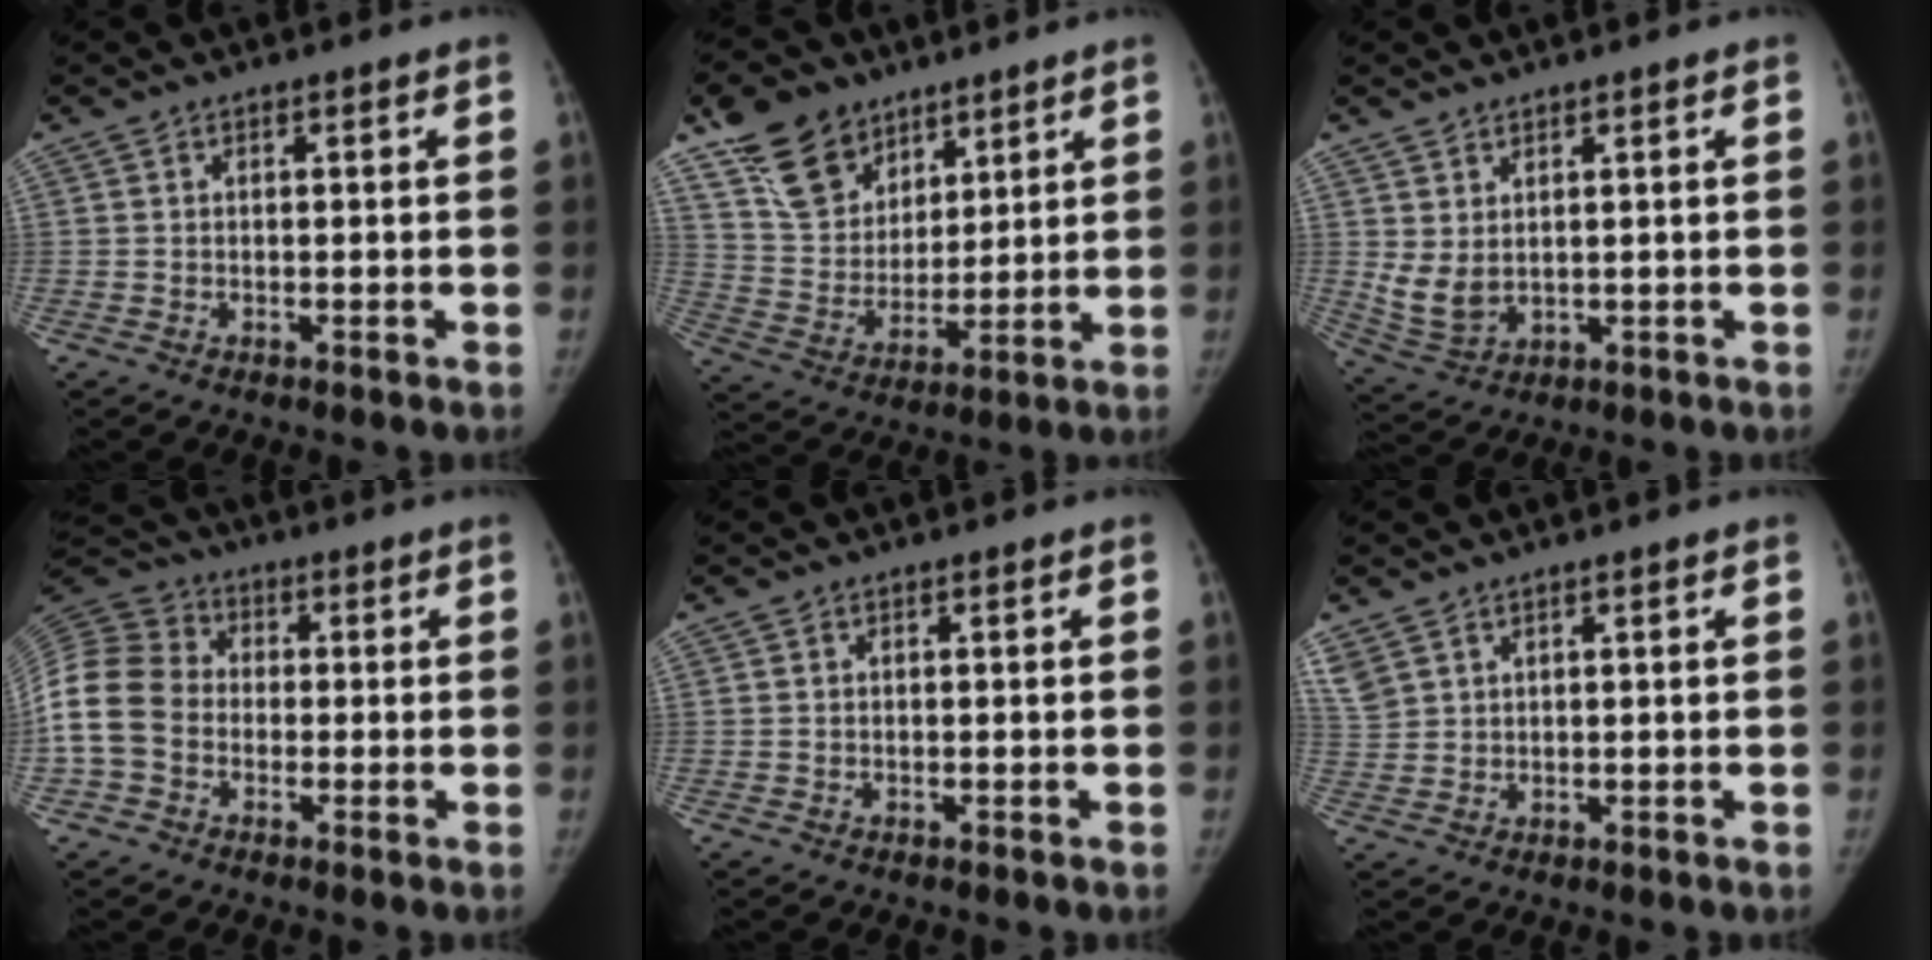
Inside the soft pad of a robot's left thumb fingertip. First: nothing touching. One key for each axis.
{"total": 15.0, "fx": 9.9, "fy": 9.8, "fz": 5.6, "tx": -0.071, "ty": -0.040, "tz": 0.192}
{"total": 5.3, "fx": 1.4, "fy": 3.3, "fz": 3.9, "tx": -0.074, "ty": -0.016, "tz": 0.045}
{"total": 13.5, "fx": -2.0, "fy": 11.0, "fz": 7.6, "tx": -0.156, "ty": 0.031, "tz": -0.049}
{"total": 0.0}
{"total": 5.3, "fx": 3.3, "fy": 3.5, "fz": 2.2, "tx": -0.056, "ty": 0.002, "tz": 0.080}